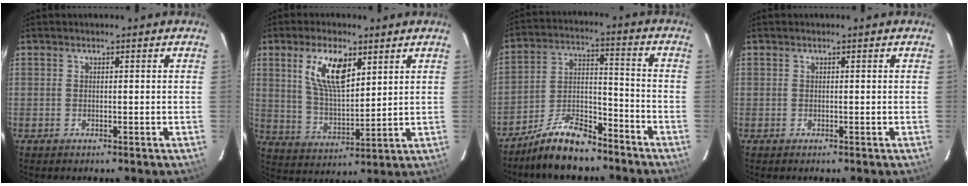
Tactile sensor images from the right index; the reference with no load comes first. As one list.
[{"total": 11.3, "force": [5.2, 4.8, 8.8], "torque": [-0.161, 0.007, 0.107]}, {"total": 12.0, "force": [-9.4, 4.1, 6.2], "torque": [-0.130, 0.019, -0.170]}, {"total": 0.0}]